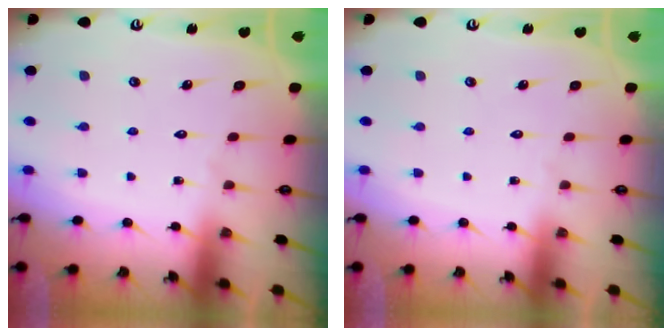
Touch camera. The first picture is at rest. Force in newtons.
{"total": 0.0}